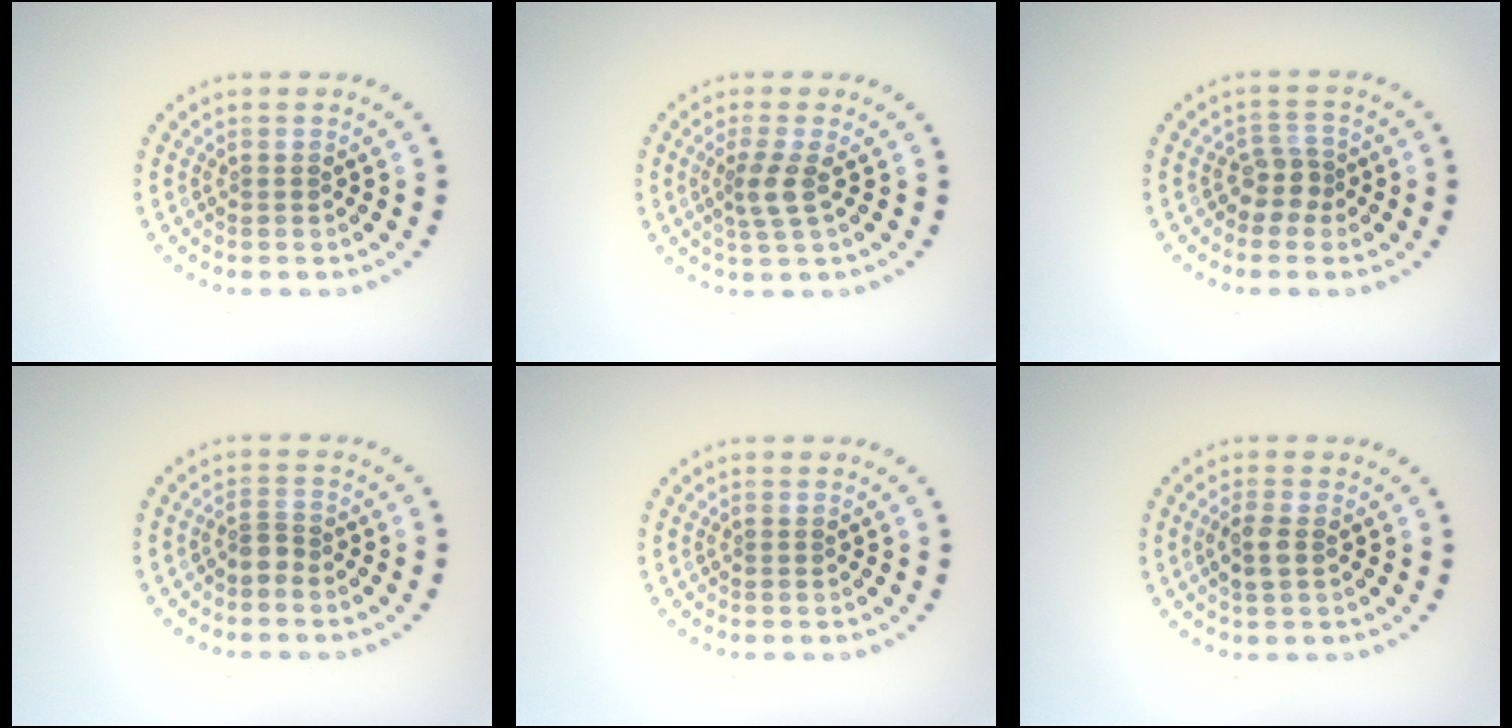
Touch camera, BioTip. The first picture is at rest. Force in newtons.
{"total": 2.3, "press": 1.9, "slide": 1.4}
{"total": 2.0, "press": 1.6, "slide": 1.3}
{"total": 1.2, "press": 0.8, "slide": 0.9}
{"total": 0.0}
{"total": 1.9, "press": 1.8, "slide": 0.4}